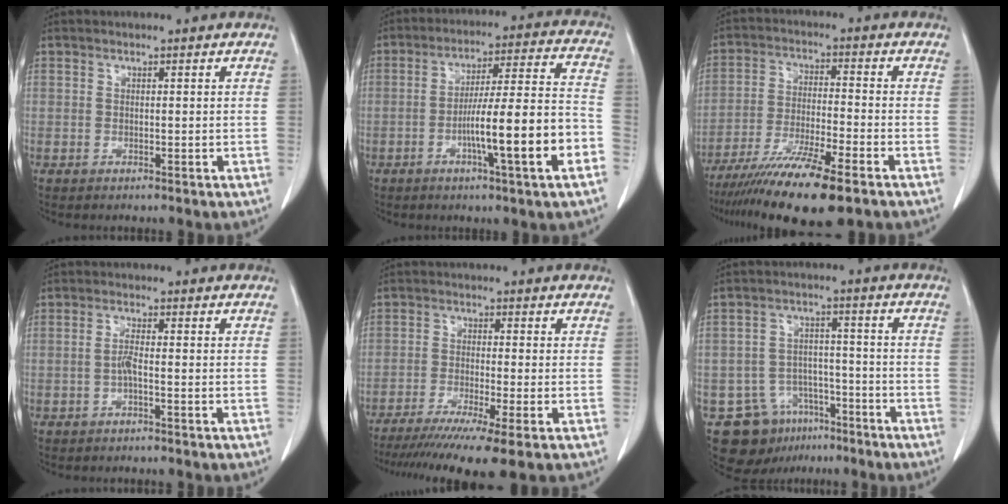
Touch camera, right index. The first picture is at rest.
{"total": 14.7, "force": [-5.0, 0.3, 13.8], "torque": [-0.219, 0.011, -0.076]}
{"total": 13.6, "force": [-9.6, 0.8, 9.5], "torque": [-0.177, -0.037, -0.165]}
{"total": 1.9, "force": [-0.6, 0.0, 1.8], "torque": [-0.037, 0.002, -0.013]}
{"total": 12.3, "force": [-9.0, -0.5, 8.3], "torque": [-0.132, -0.030, -0.143]}
{"total": 10.6, "force": [-6.5, 7.6, 3.3], "torque": [-0.055, 0.021, -0.095]}